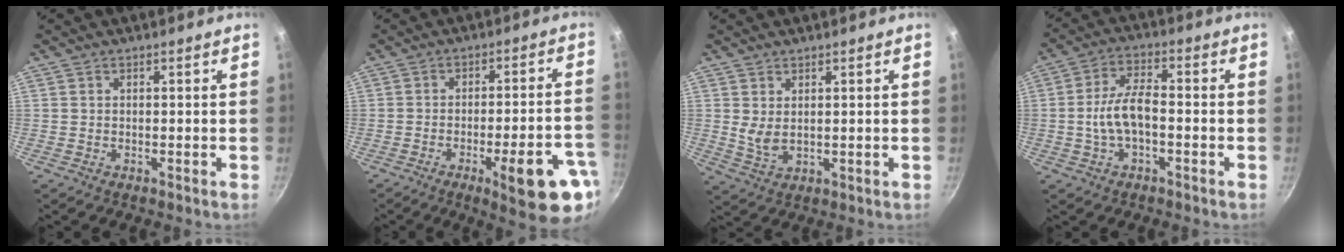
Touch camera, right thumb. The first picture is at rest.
{"total": 15.5, "force": [-6.6, 3.6, 13.6], "torque": [-0.150, 0.029, -0.084]}
{"total": 3.7, "force": [1.3, 1.9, 2.9], "torque": [-0.052, -0.018, 0.031]}
{"total": 7.9, "force": [-1.6, 3.6, 6.9], "torque": [-0.126, 0.030, -0.035]}